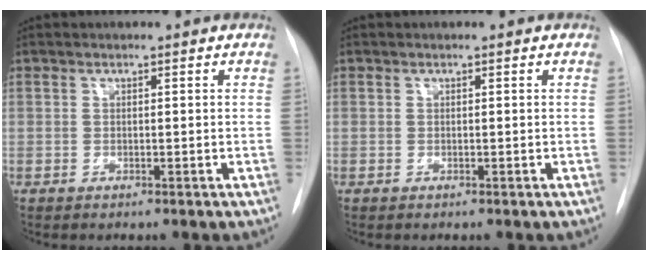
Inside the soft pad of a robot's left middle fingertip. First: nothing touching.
{"total": 0.0}